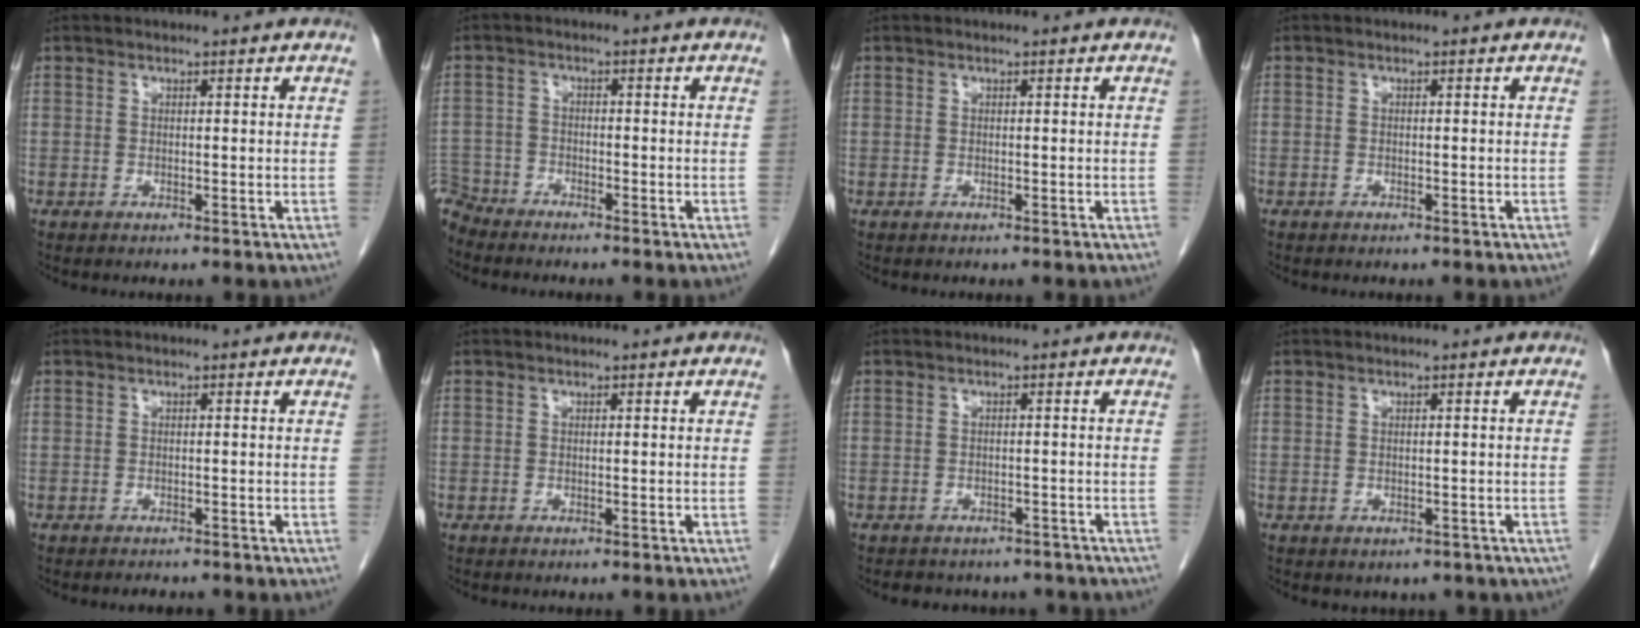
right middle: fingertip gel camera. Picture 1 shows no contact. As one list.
[{"total": 5.1, "force": [-4.9, 1.2, -0.4], "torque": [0.014, -0.006, -0.098]}, {"total": 0.0}, {"total": 0.5, "force": [-0.4, 0.3, 0.1], "torque": [-0.008, 0.002, -0.009]}, {"total": 1.4, "force": [-1.3, 0.4, 0.2], "torque": [-0.008, -0.003, -0.016]}, {"total": 0.0}, {"total": 8.3, "force": [-7.1, 3.9, 1.8], "torque": [-0.023, 0.006, -0.073]}, {"total": 3.2, "force": [-2.3, 2.0, 1.0], "torque": [-0.009, 0.005, -0.020]}]